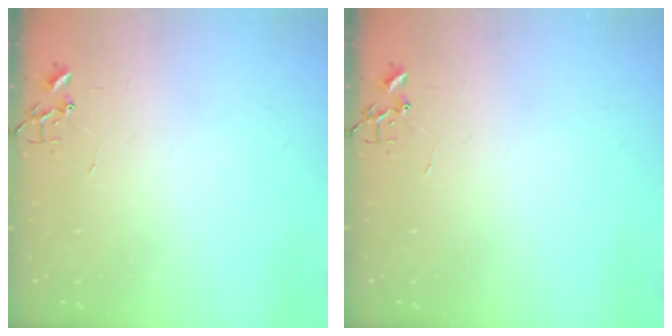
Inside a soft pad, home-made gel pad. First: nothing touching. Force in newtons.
{"total": 0.0}